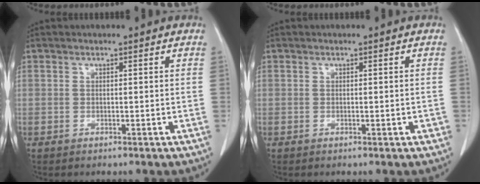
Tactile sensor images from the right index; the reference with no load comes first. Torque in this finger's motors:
{"motor_torque": [0.00, 0.07, 0.01, 0.02]}